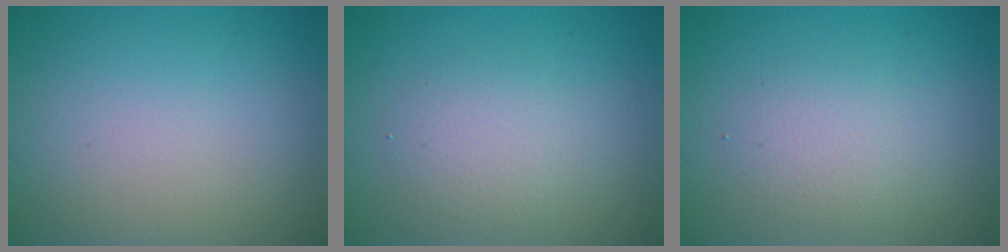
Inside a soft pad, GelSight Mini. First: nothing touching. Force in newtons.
{"total": 2.4, "press": 2.4, "slide": 0.3}
{"total": 2.2, "press": 2.2, "slide": 0.1}